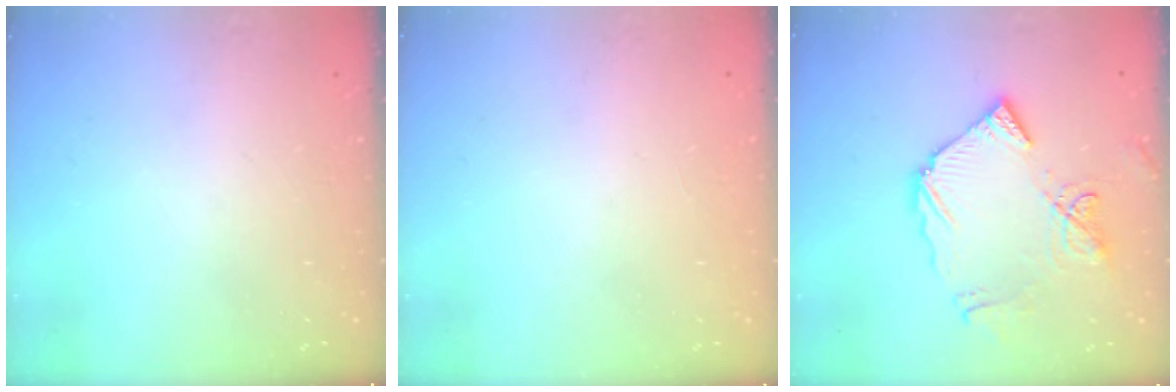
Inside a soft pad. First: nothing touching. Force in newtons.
{"total": 1.7, "press": 1.6, "slide": 0.2}
{"total": 13.4, "press": 13.3, "slide": 1.4}